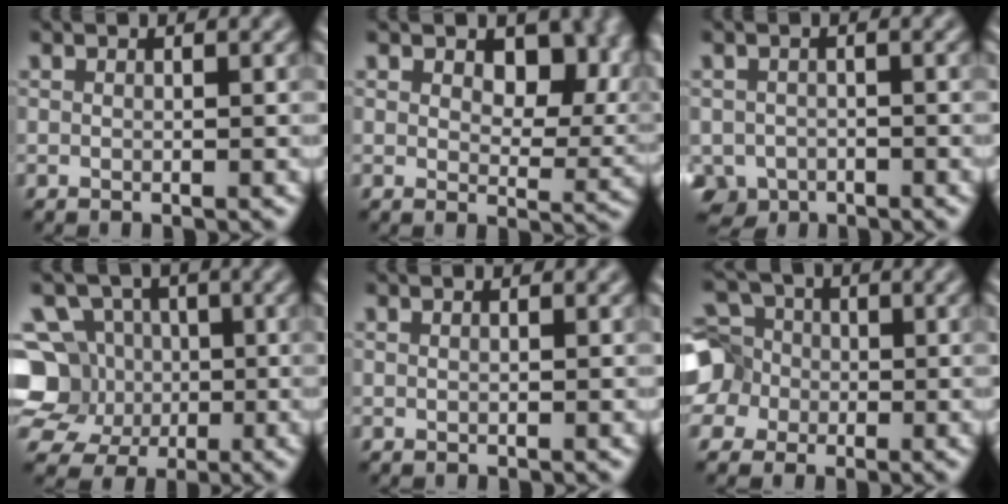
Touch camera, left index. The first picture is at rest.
{"total": 8.8, "force": [3.5, 5.3, 6.1], "torque": [-0.082, -0.010, 0.059]}
{"total": 3.1, "force": [-1.8, 2.3, 1.0], "torque": [-0.015, -0.010, -0.036]}
{"total": 9.0, "force": [-0.8, 8.3, 3.2], "torque": [-0.077, 0.023, -0.051]}
{"total": 0.0}
{"total": 7.6, "force": [-1.1, 6.9, 3.0], "torque": [-0.072, 0.020, -0.059]}